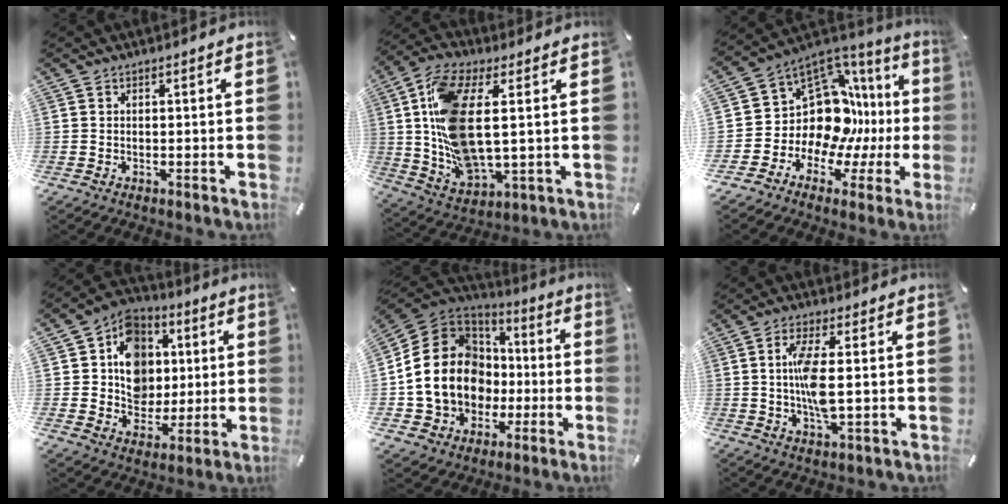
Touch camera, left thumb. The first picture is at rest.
{"total": 15.9, "force": [3.0, 7.2, 13.8], "torque": [-0.312, -0.012, 0.055]}
{"total": 14.3, "force": [2.0, 11.6, 8.2], "torque": [-0.157, -0.061, 0.045]}
{"total": 12.9, "force": [1.3, 11.6, 5.4], "torque": [-0.072, -0.003, 0.027]}
{"total": 19.0, "force": [-1.5, 16.3, 9.7], "torque": [-0.199, 0.008, -0.015]}
{"total": 8.7, "force": [0.5, 2.3, 8.3], "torque": [-0.182, -0.012, 0.002]}